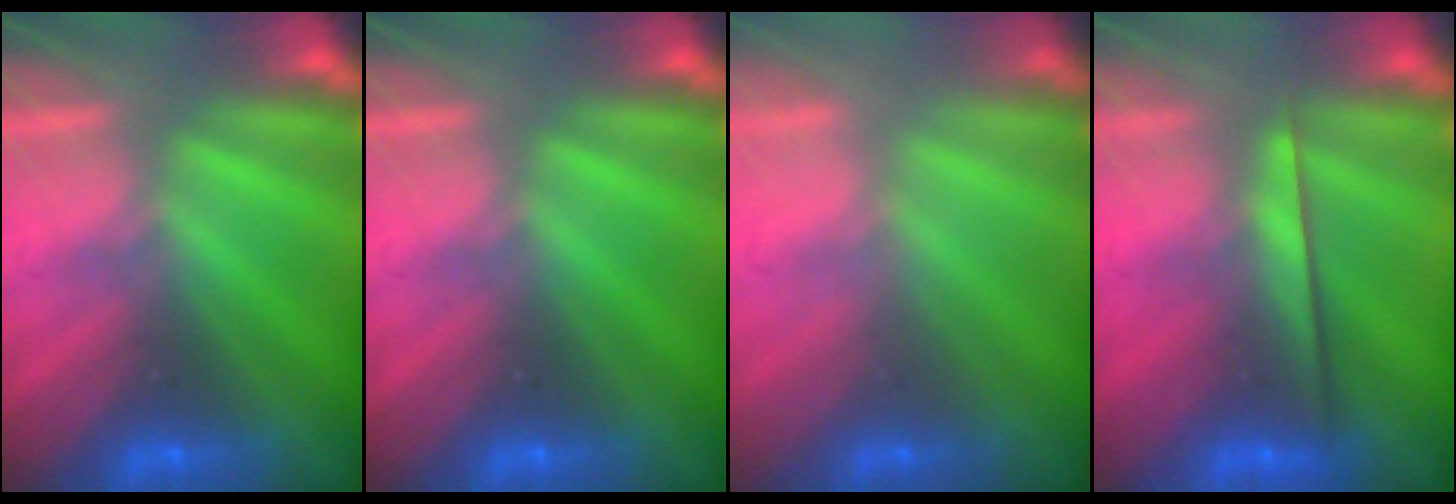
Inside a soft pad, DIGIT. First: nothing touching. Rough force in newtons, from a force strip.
{"total": 0.0}
{"total": 2.0}
{"total": 2.3}